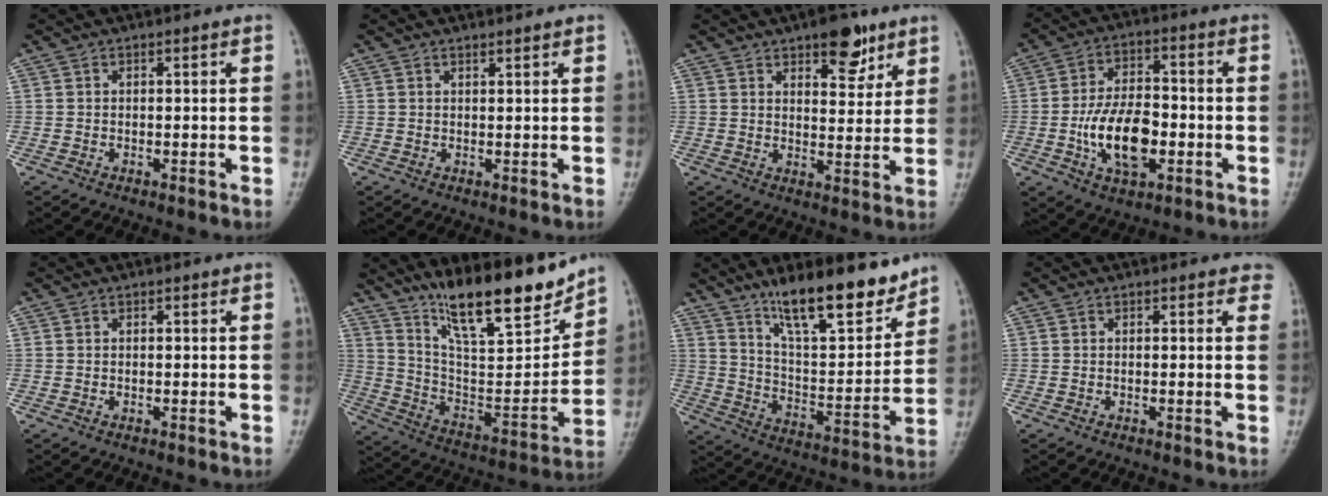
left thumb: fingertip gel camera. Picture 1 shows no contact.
{"total": 0.8, "force": [0.7, 0.1, 0.3], "torque": [-0.004, -0.006, 0.013]}
{"total": 8.3, "force": [5.2, 3.8, 5.2], "torque": [-0.043, -0.028, 0.072]}
{"total": 12.9, "force": [-3.0, 7.0, 10.5], "torque": [-0.170, 0.017, -0.053]}
{"total": 0.0}
{"total": 21.1, "force": [15.5, 5.3, 13.2], "torque": [-0.181, -0.078, 0.270]}
{"total": 17.3, "force": [12.9, 4.8, 10.6], "torque": [-0.134, -0.085, 0.219]}
{"total": 1.6, "force": [1.3, 0.9, 0.3], "torque": [0.020, -0.005, -0.002]}